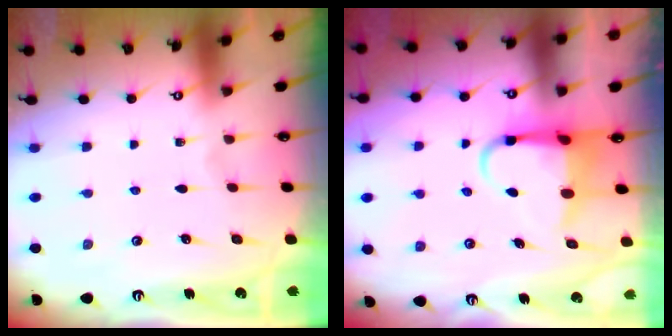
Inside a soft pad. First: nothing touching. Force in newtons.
{"total": 5.7, "press": 5.6, "slide": 1.1}